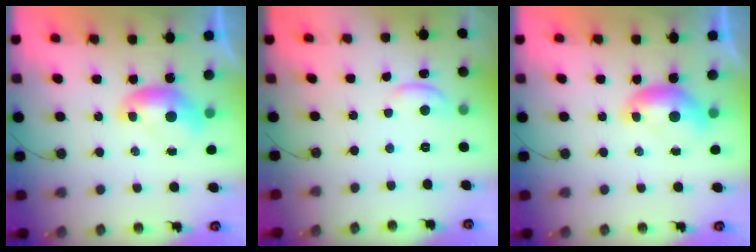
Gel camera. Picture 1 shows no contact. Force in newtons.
{"total": 1.0, "press": 0.9, "slide": 0.4}
{"total": 0.0}